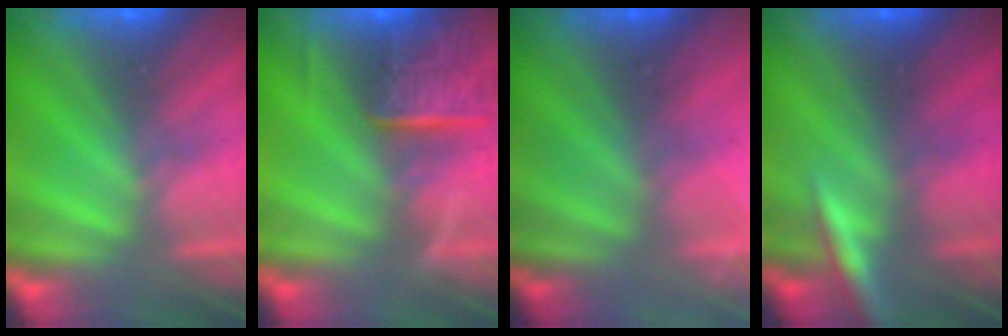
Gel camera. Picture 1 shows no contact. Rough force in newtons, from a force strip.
{"total": 7.6}
{"total": 3.1}
{"total": 2.9}